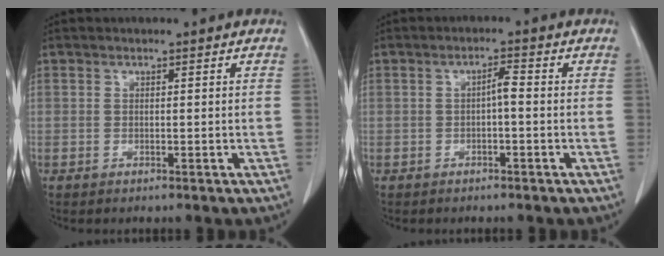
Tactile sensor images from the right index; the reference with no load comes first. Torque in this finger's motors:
{"motor_torque": [0.32, -0.12, 0.11, 0.04]}